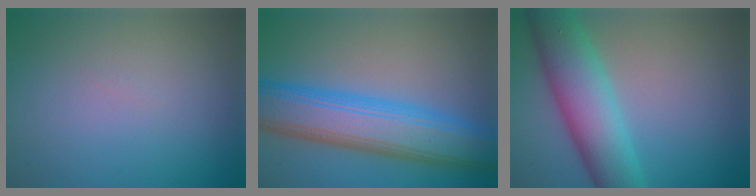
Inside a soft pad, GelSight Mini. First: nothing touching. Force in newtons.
{"total": 9.5, "press": 9.5, "slide": 0.3}
{"total": 8.7, "press": 8.7, "slide": 0.1}